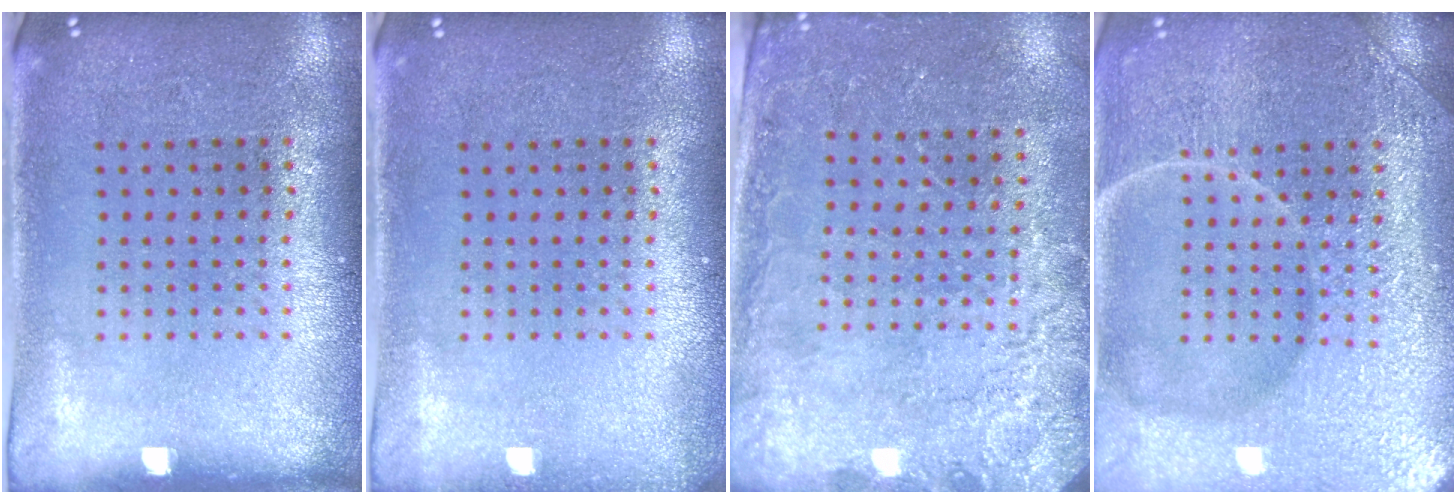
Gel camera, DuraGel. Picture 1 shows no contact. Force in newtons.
{"total": 0.7, "press": 0.7, "slide": 0.1}
{"total": 2.5, "press": 2.4, "slide": 0.5}
{"total": 7.4, "press": 7.3, "slide": 1.0}